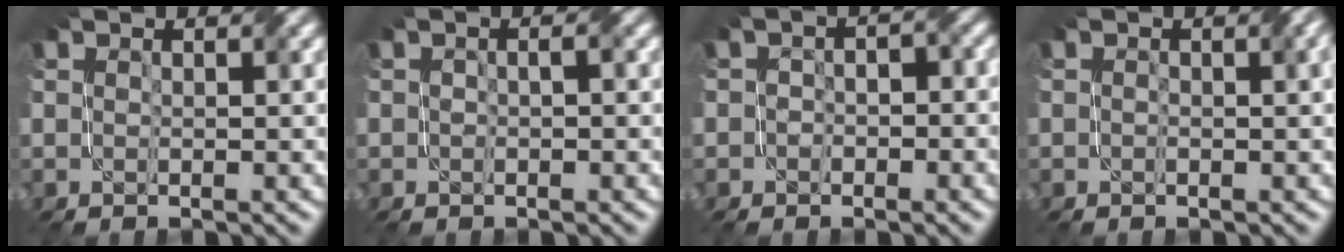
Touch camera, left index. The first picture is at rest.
{"total": 0.9, "force": [-0.5, 0.4, 0.6], "torque": [-0.014, 0.000, -0.010]}
{"total": 2.4, "force": [-1.1, 1.8, 1.1], "torque": [0.000, 0.006, -0.019]}
{"total": 1.9, "force": [-0.1, 0.8, 1.7], "torque": [-0.024, -0.001, -0.001]}